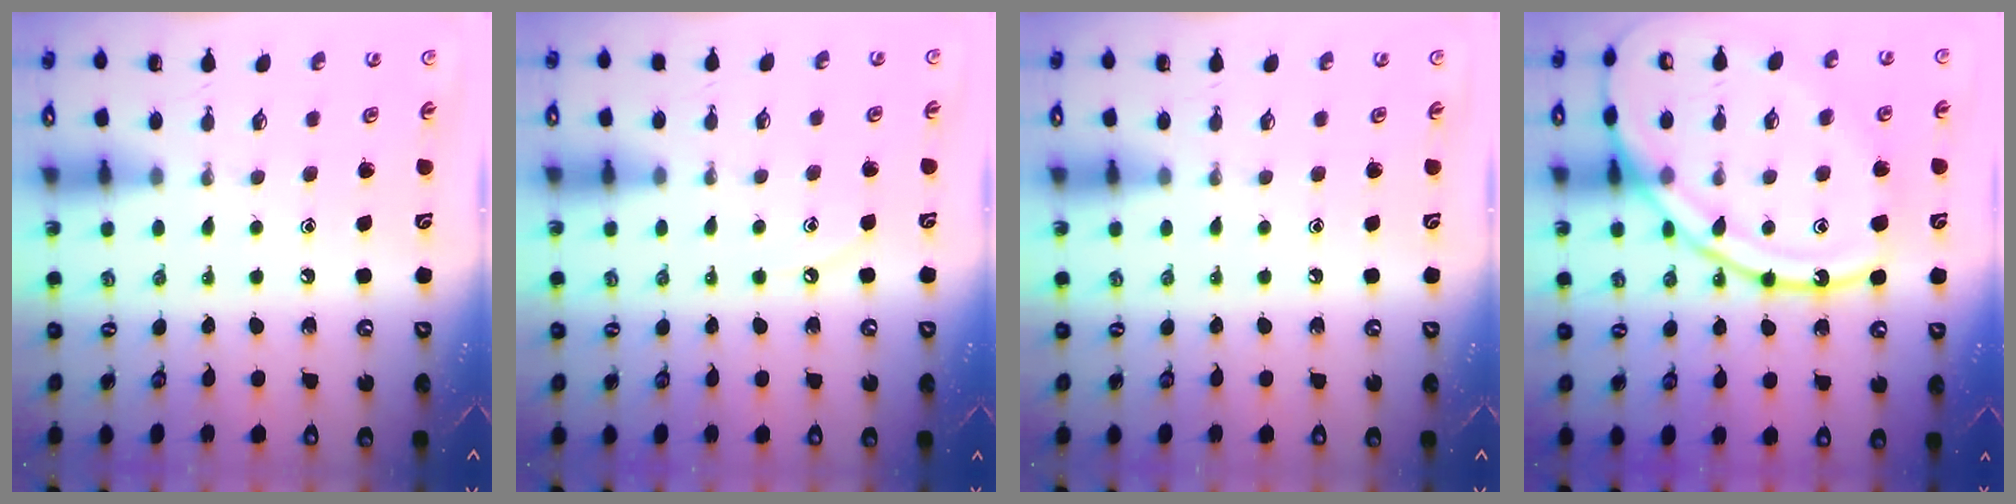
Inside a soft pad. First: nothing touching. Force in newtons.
{"total": 2.7, "press": 2.7, "slide": 0.5}
{"total": 0.0}
{"total": 20.3, "press": 20.2, "slide": 1.9}